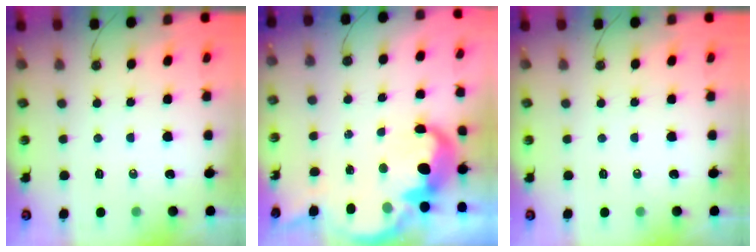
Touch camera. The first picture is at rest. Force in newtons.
{"total": 7.8, "press": 7.8, "slide": 0.6}
{"total": 0.0}